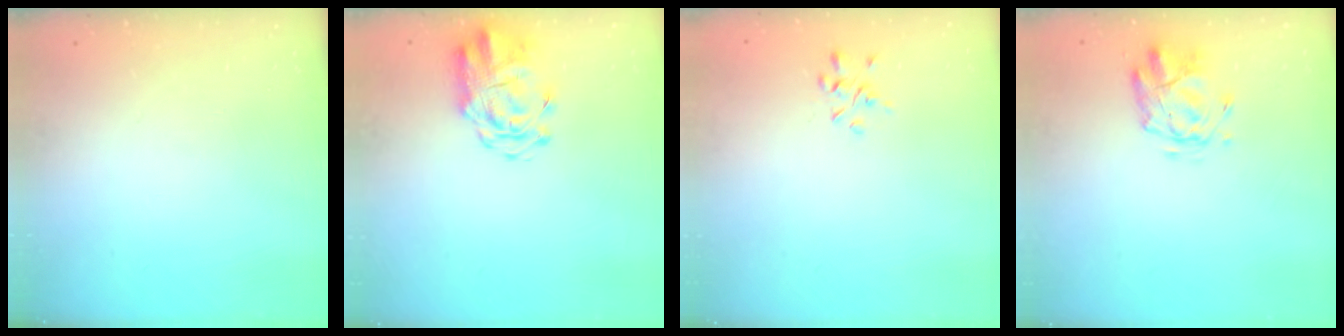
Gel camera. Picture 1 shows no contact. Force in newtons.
{"total": 3.9, "press": 3.6, "slide": 1.4}
{"total": 1.8, "press": 1.6, "slide": 0.6}
{"total": 2.9, "press": 2.5, "slide": 1.4}